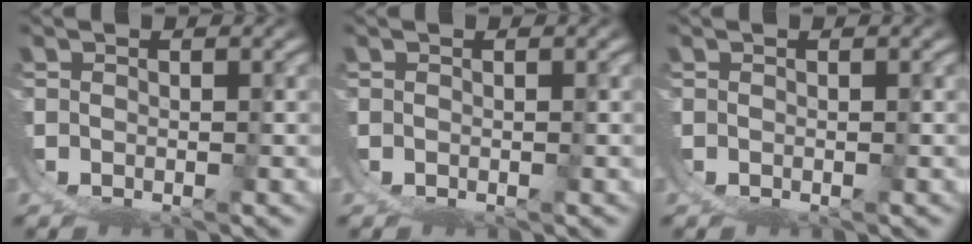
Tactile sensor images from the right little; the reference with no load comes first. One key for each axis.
{"total": 0.0}
{"total": 0.0}